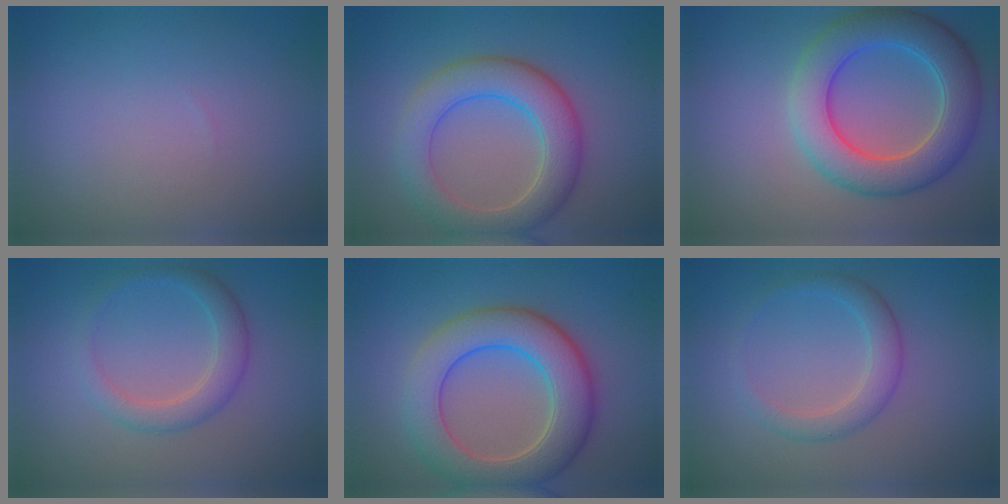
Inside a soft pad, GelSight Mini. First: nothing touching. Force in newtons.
{"total": 6.3, "press": 6.3, "slide": 0.2}
{"total": 7.5, "press": 7.5, "slide": 0.2}
{"total": 2.8, "press": 2.8, "slide": 0.1}
{"total": 7.9, "press": 7.9, "slide": 0.5}
{"total": 2.6, "press": 2.6, "slide": 0.1}